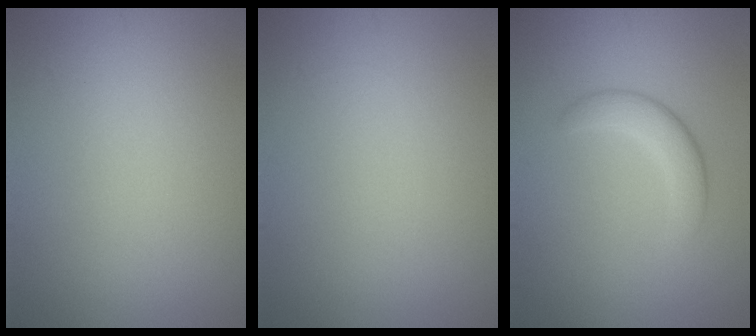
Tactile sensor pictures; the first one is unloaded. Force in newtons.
{"total": 0.0}
{"total": 2.8, "press": 2.8, "slide": 0.2}